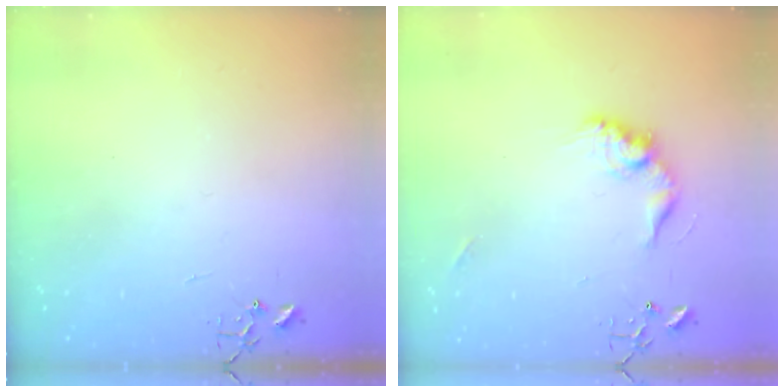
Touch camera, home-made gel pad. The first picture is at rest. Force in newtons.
{"total": 12.6, "press": 12.6, "slide": 0.7}